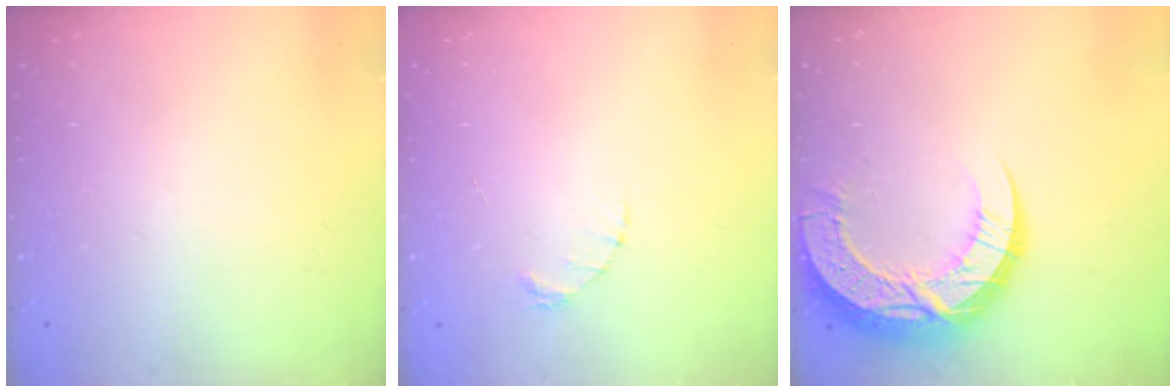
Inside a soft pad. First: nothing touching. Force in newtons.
{"total": 1.6, "press": 1.5, "slide": 0.3}
{"total": 16.5, "press": 16.5, "slide": 1.2}